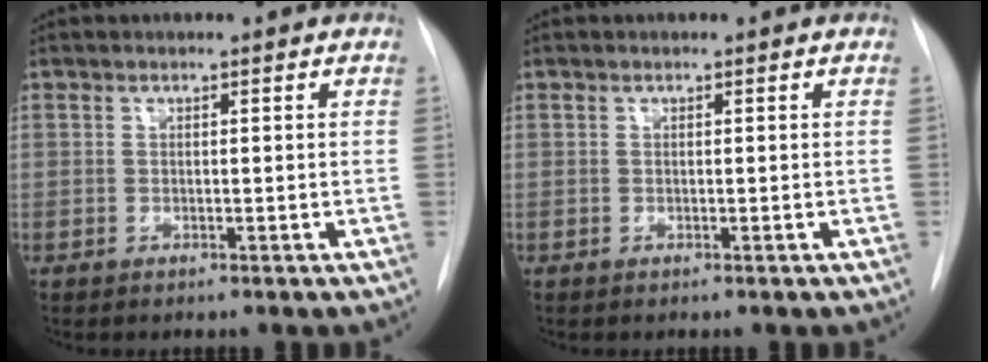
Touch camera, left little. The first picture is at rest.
{"total": 0.0}